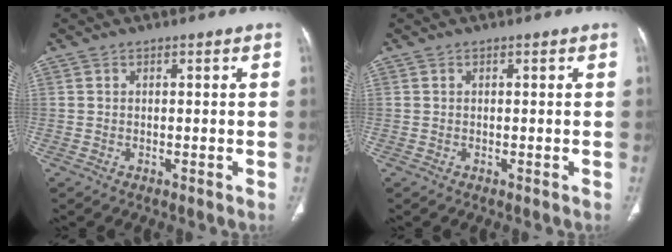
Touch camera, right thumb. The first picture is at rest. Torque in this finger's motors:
{"motor_torque": [0.01, 0.01, -0.01, 0.00, 0.00]}